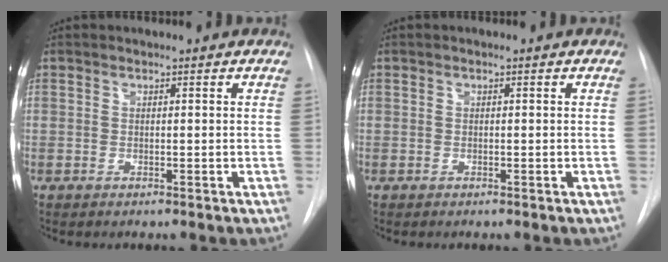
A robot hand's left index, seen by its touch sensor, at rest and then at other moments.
{"total": 0.0}